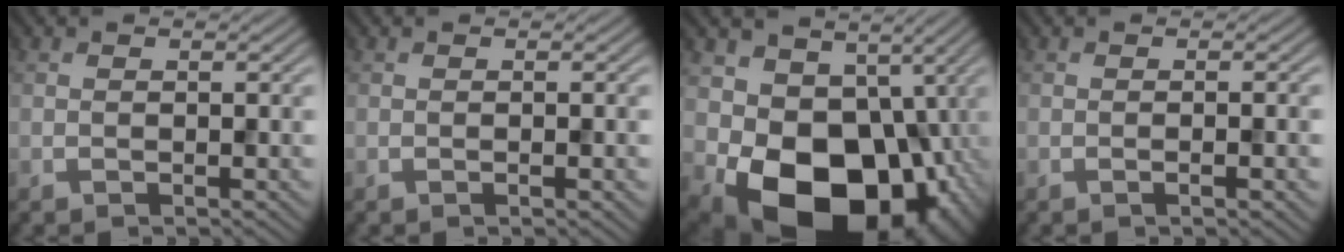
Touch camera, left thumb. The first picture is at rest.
{"total": 0.6, "force": [-0.2, -0.2, 0.5], "torque": [-0.010, -0.001, -0.005]}
{"total": 17.1, "force": [-3.9, 12.6, 10.9], "torque": [-0.167, -0.046, -0.045]}
{"total": 1.5, "force": [-0.7, -0.1, 1.3], "torque": [-0.026, -0.001, -0.013]}